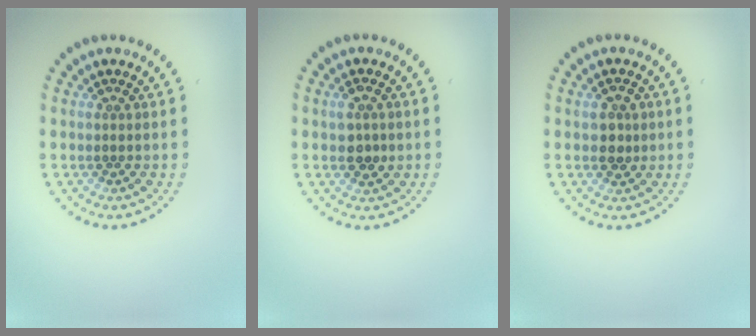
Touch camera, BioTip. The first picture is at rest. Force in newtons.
{"total": 2.1, "press": 2.1, "slide": 0.1}
{"total": 2.0, "press": 2.0, "slide": 0.2}